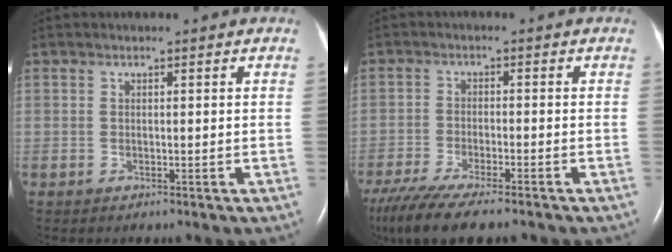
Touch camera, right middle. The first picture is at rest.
{"total": 12.6, "force": [-10.2, 1.9, 7.2], "torque": [-0.132, -0.030, -0.166]}